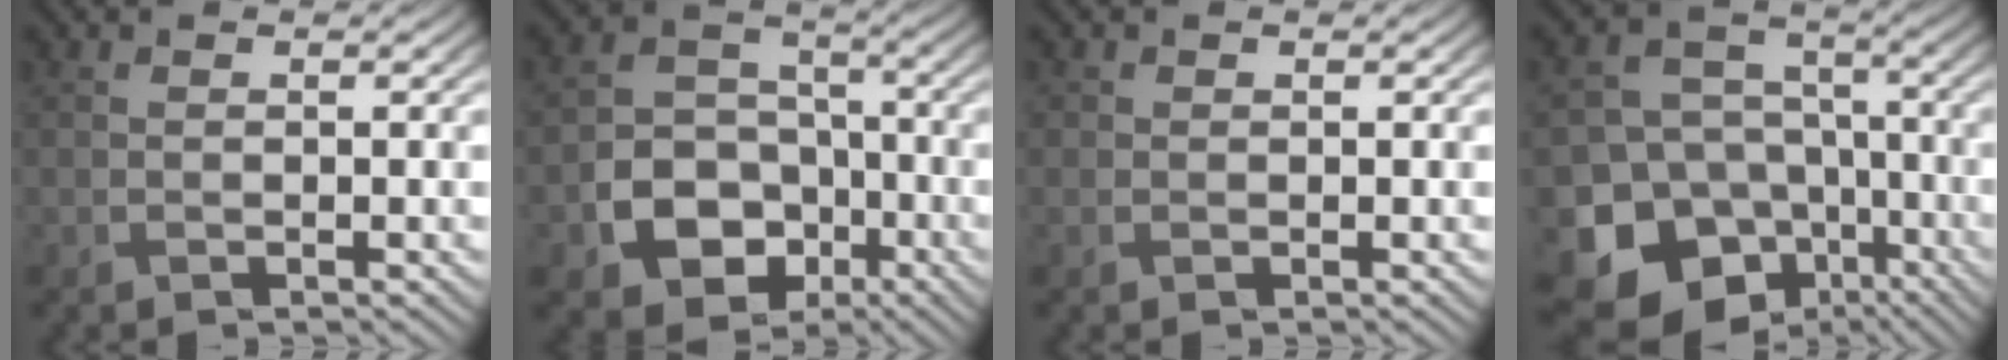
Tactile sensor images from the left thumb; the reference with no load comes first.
{"total": 10.0, "force": [-4.3, 7.7, 4.7], "torque": [-0.101, -0.029, -0.084]}
{"total": 0.6, "force": [0.2, 0.6, 0.1], "torque": [0.003, -0.002, 0.000]}
{"total": 16.1, "force": [-8.8, 12.5, 5.2], "torque": [-0.136, -0.052, -0.132]}